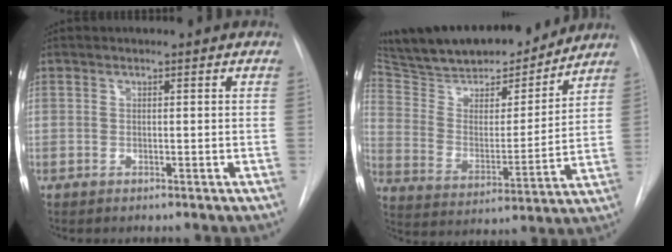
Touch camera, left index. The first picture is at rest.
{"total": 22.6, "force": [20.1, 5.3, 8.9], "torque": [-0.157, -0.002, 0.314]}